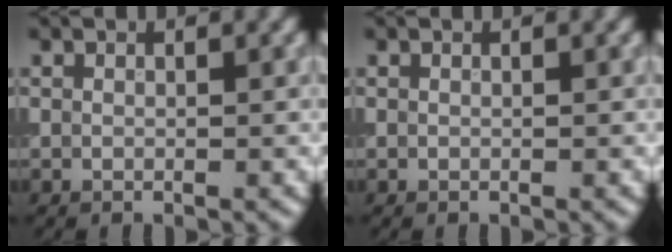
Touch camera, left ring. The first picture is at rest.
{"total": 0.0}